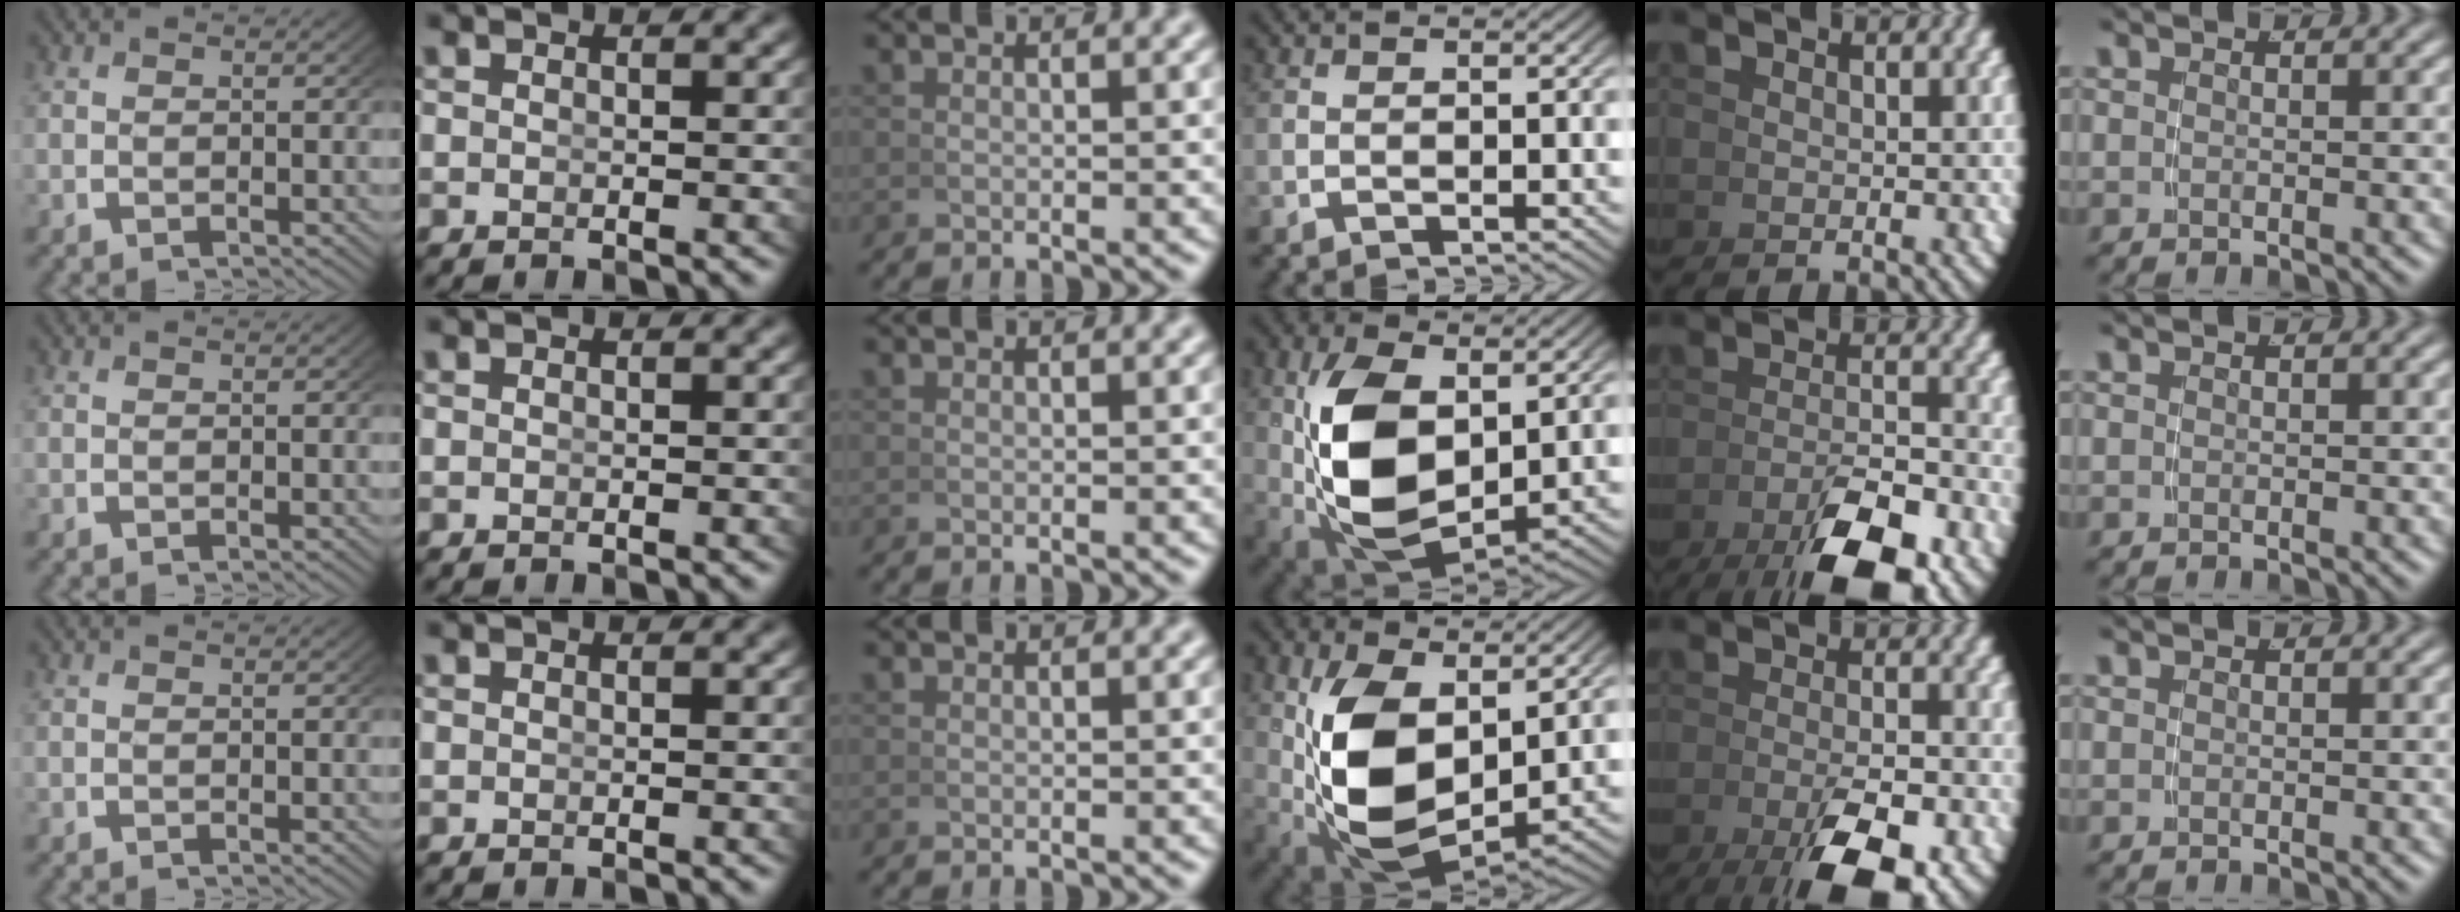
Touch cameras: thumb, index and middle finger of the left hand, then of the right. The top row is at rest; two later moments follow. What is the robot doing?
{"motion": "grasp_and_lifting", "object": "pen"}